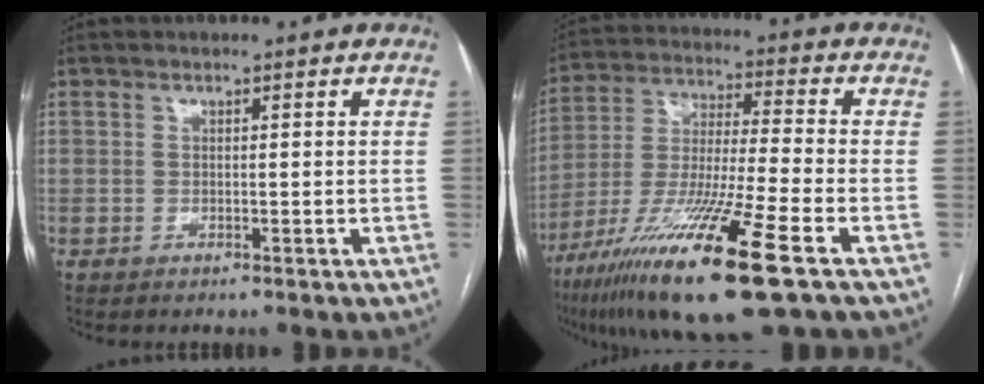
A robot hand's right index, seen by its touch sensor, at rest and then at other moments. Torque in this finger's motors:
{"motor_torque": [1.84, -0.30, 1.05, 0.21]}